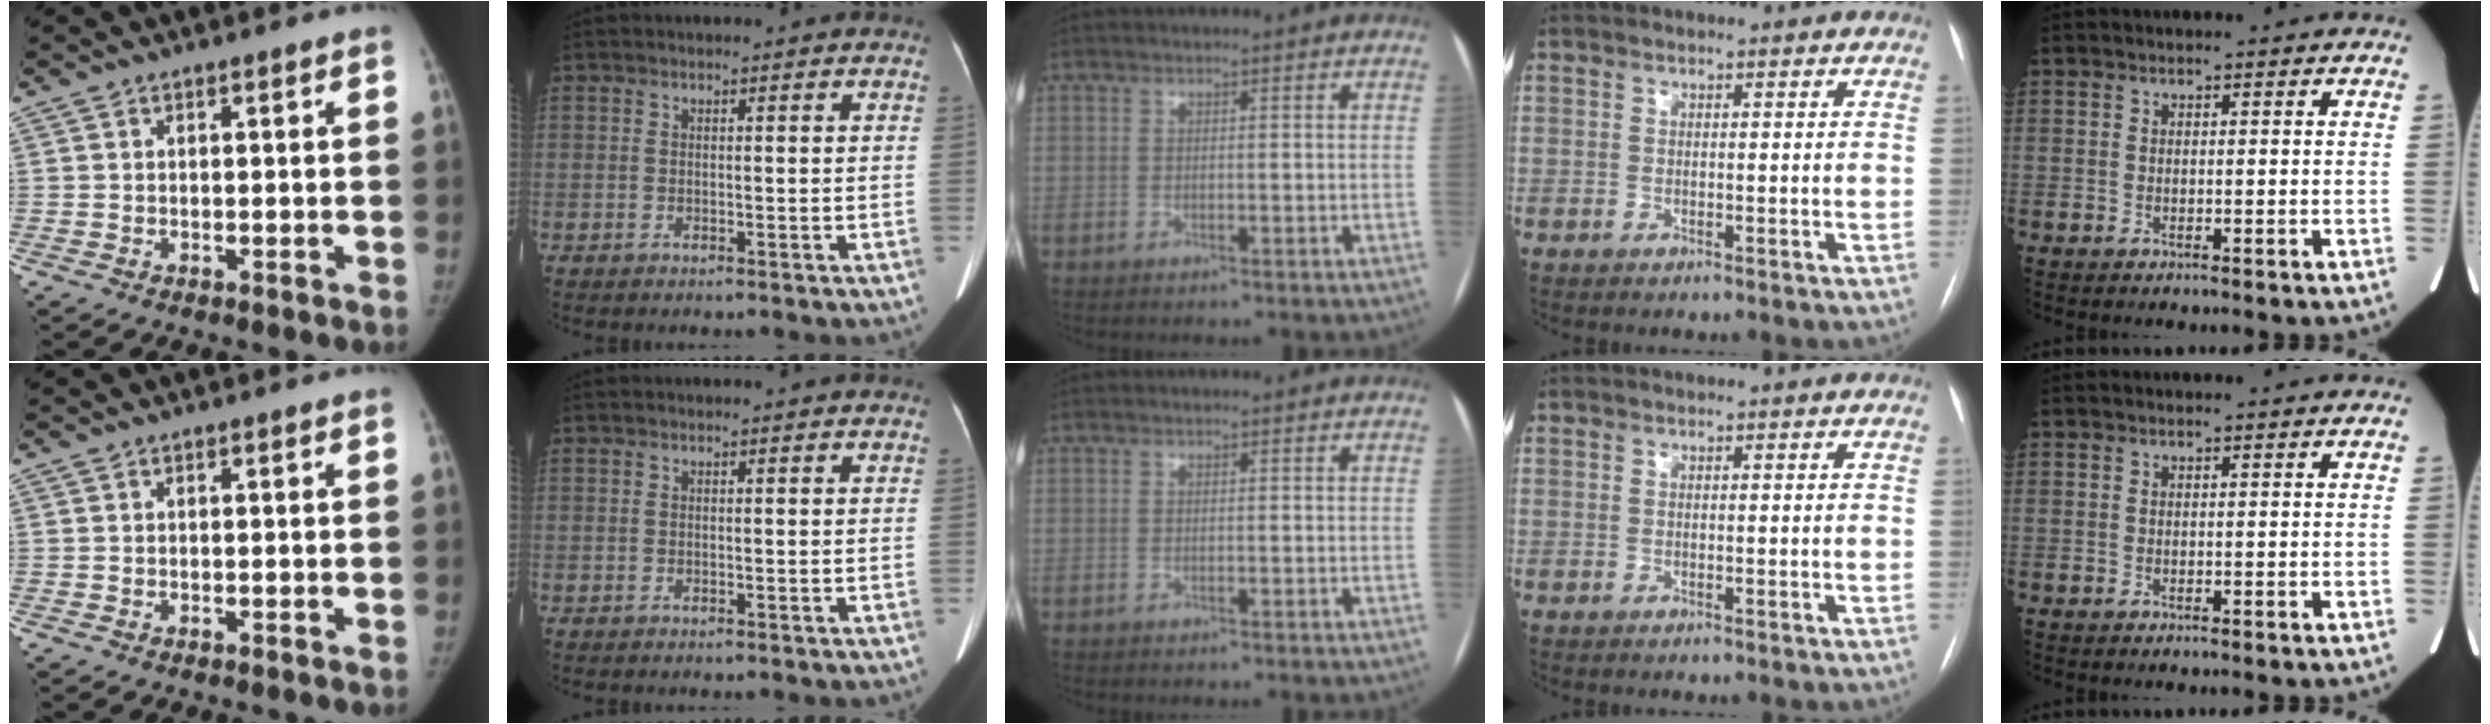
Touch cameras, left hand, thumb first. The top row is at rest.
{}